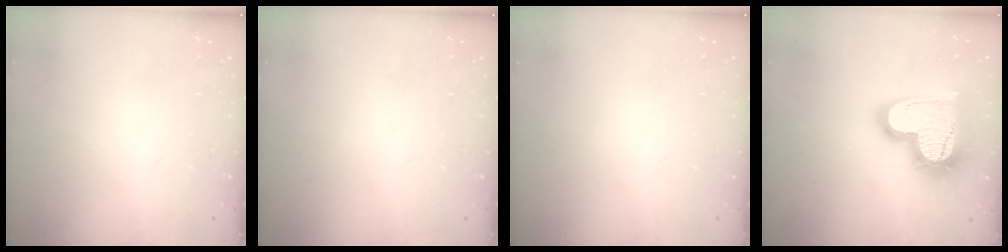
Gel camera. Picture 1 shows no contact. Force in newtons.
{"total": 0.0}
{"total": 0.0}
{"total": 23.6, "press": 23.5, "slide": 2.1}